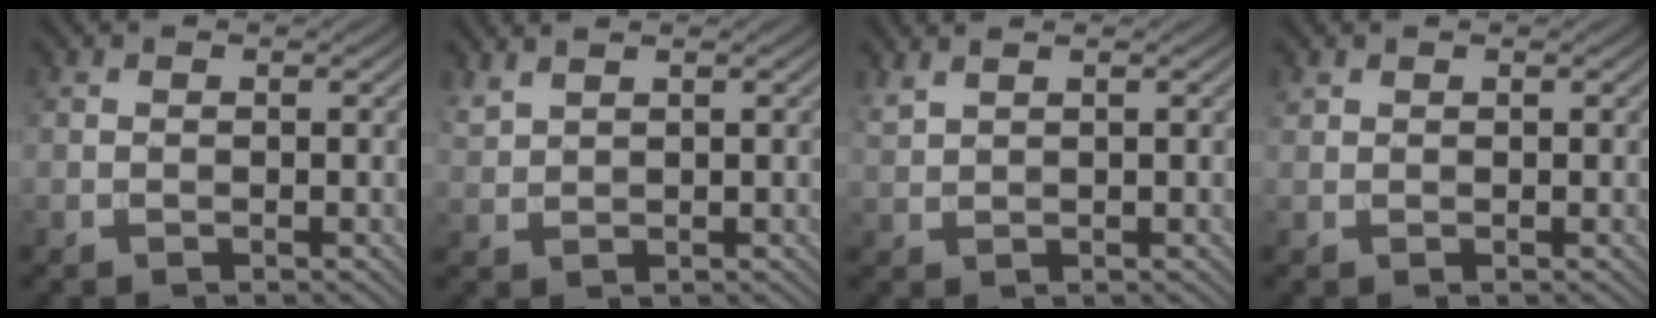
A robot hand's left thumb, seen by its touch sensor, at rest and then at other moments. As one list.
[{"total": 1.9, "force": [1.7, 0.3, 0.8], "torque": [-0.025, 0.007, 0.043]}, {"total": 1.6, "force": [1.4, 0.2, 0.8], "torque": [-0.026, 0.005, 0.035]}, {"total": 0.6, "force": [0.6, 0.2, 0.1], "torque": [-0.007, 0.000, 0.015]}]